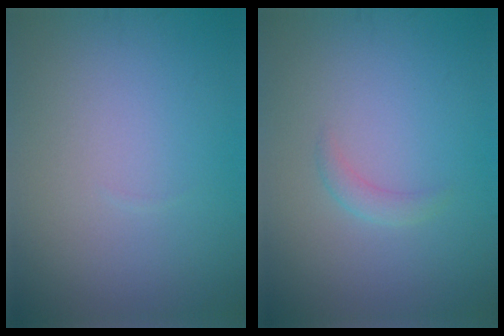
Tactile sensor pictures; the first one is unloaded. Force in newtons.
{"total": 1.2, "press": 1.2, "slide": 0.1}